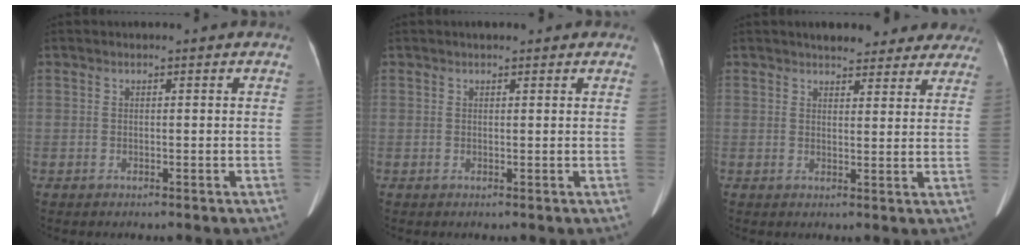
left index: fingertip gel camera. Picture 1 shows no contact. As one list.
[{"total": 2.1, "force": [1.5, 0.9, 1.0], "torque": [-0.008, 0.013, 0.016]}, {"total": 11.5, "force": [10.2, 3.9, 3.8], "torque": [-0.011, 0.010, 0.108]}]